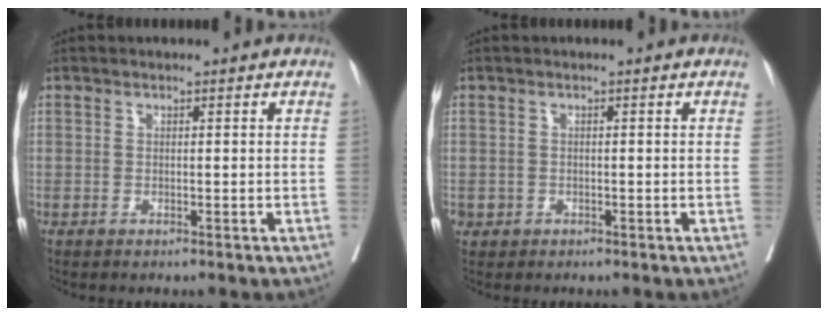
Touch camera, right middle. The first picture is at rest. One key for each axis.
{"total": 1.2, "fx": -0.4, "fy": 1.1, "fz": 0.2, "tx": -0.002, "ty": 0.004, "tz": -0.004}